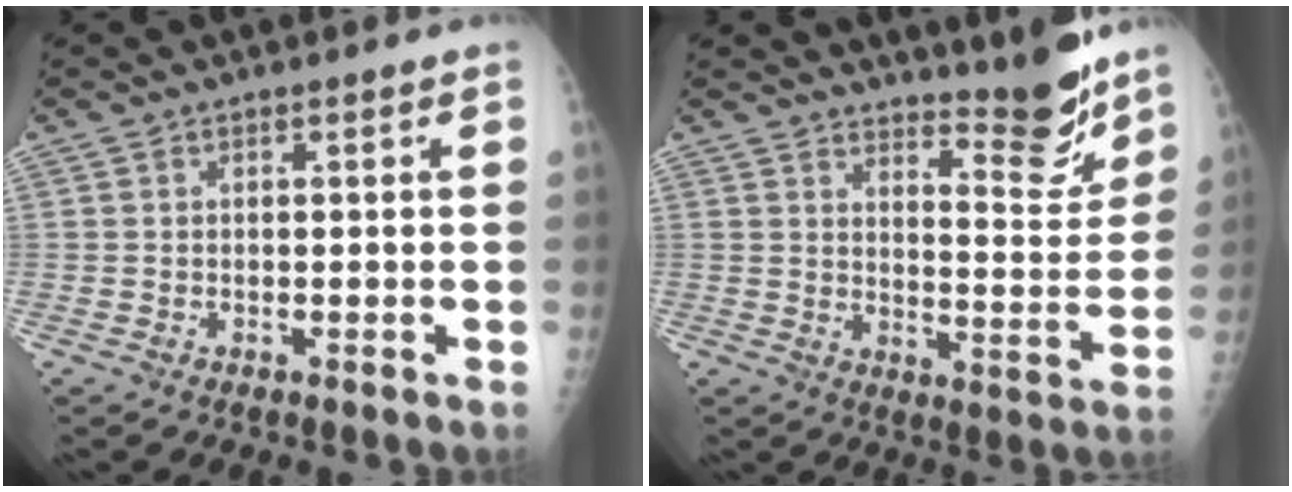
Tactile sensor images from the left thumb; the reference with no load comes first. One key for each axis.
{"total": 10.4, "fx": 9.4, "fy": 1.8, "fz": 4.2, "tx": -0.037, "ty": -0.092, "tz": 0.141}